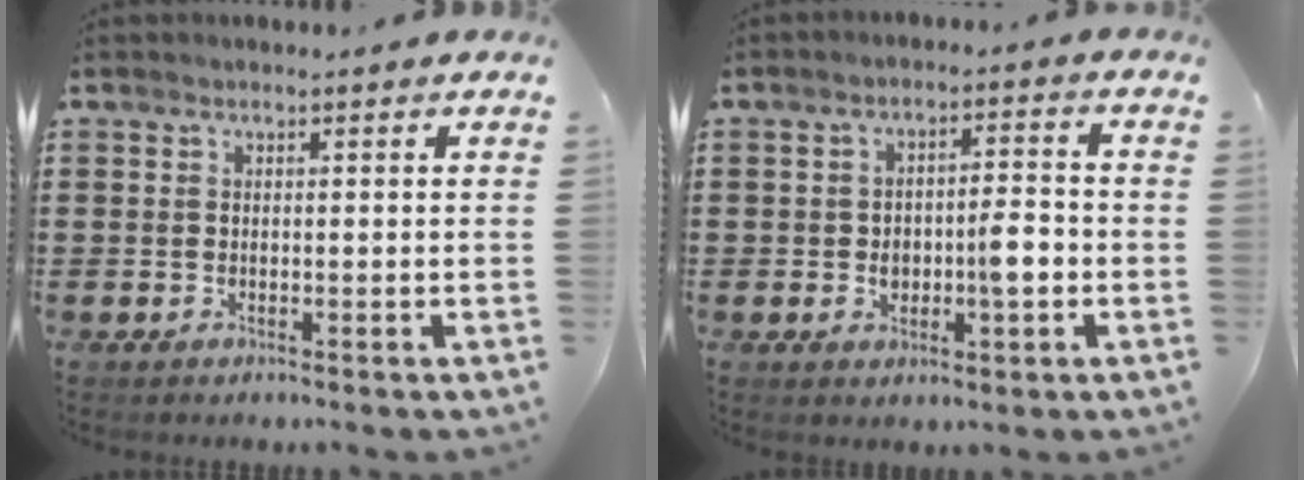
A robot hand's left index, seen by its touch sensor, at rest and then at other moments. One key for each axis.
{"total": 5.7, "fx": -1.2, "fy": 2.4, "fz": 5.0, "tx": -0.071, "ty": 0.001, "tz": -0.025}